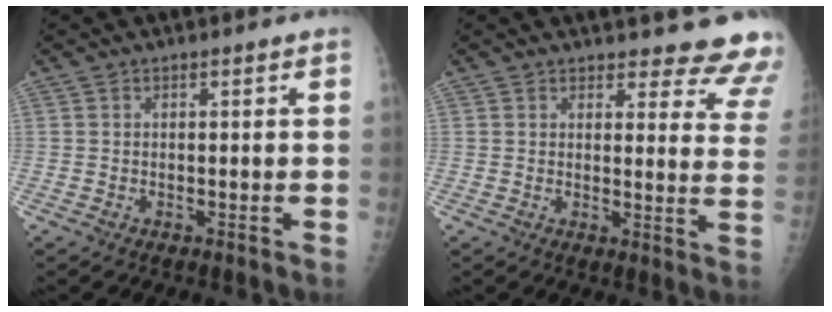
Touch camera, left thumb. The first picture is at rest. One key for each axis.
{"total": 13.7, "fx": 13.1, "fy": 3.2, "fz": 2.6, "tx": 0.024, "ty": -0.112, "tz": 0.119}